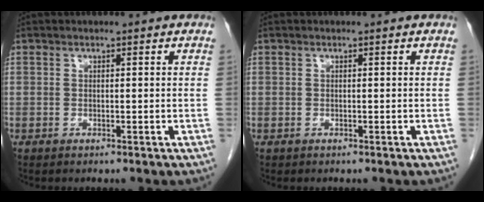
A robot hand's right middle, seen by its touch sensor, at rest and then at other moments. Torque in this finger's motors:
{"motor_torque": [-0.24, -0.24, -0.07, -0.01]}